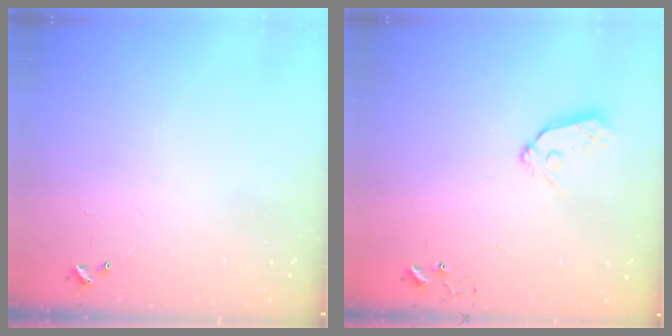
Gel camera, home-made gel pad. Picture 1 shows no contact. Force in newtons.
{"total": 8.4, "press": 8.4, "slide": 0.7}